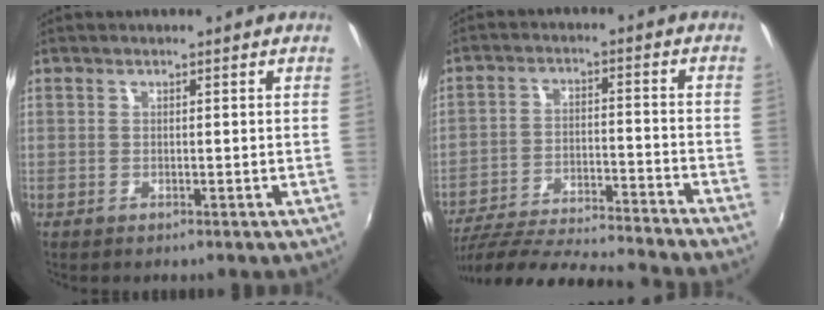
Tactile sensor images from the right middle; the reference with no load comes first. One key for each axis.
{"total": 20.5, "fx": -18.5, "fy": -0.2, "fz": 8.9, "tx": -0.166, "ty": -0.039, "tz": -0.290}